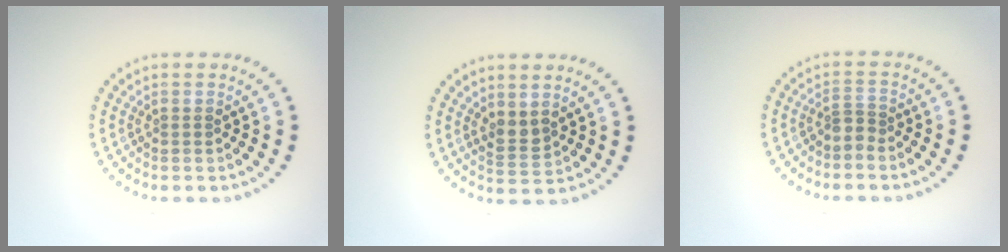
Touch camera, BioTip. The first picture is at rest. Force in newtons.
{"total": 1.7, "press": 1.4, "slide": 1.0}
{"total": 1.2, "press": 0.8, "slide": 0.9}